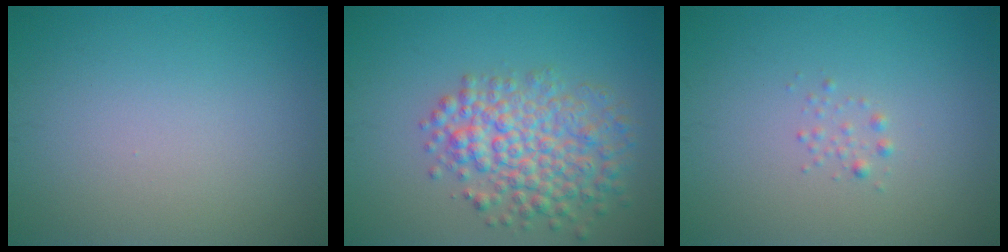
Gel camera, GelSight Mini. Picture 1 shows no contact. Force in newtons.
{"total": 5.9, "press": 5.9, "slide": 0.2}
{"total": 0.7, "press": 0.7, "slide": 0.0}